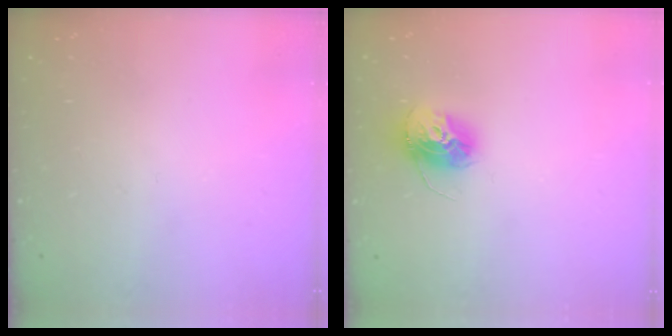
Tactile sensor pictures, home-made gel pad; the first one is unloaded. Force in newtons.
{"total": 12.4, "press": 12.4, "slide": 1.0}